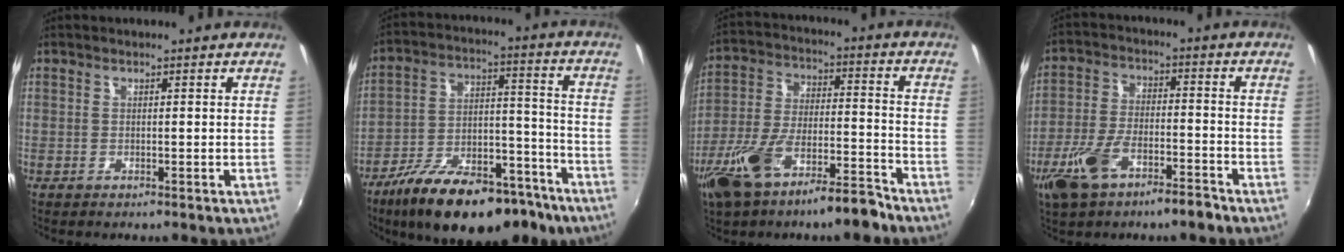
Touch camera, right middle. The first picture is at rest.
{"total": 23.5, "force": [-16.3, 9.6, 13.9], "torque": [-0.236, -0.004, -0.234]}
{"total": 16.1, "force": [-11.1, 5.0, 10.6], "torque": [-0.212, -0.009, -0.190]}
{"total": 11.9, "force": [-7.6, 4.4, 8.0], "torque": [-0.172, -0.012, -0.138]}